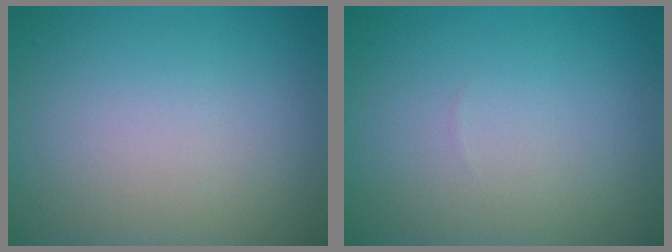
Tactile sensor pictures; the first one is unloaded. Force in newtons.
{"total": 0.0}